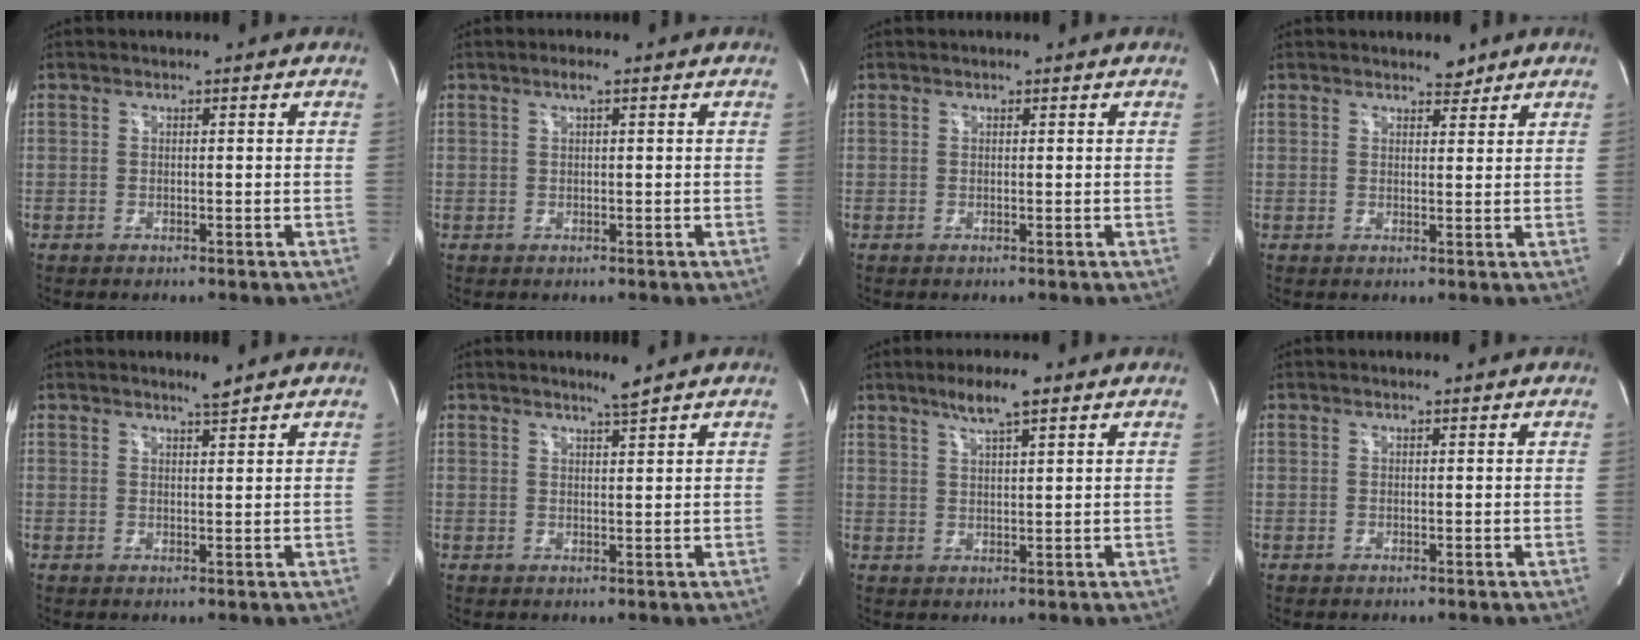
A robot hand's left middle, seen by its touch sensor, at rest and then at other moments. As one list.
[{"total": 1.3, "force": [0.7, 0.1, 1.1], "torque": [-0.023, 0.004, 0.010]}, {"total": 0.0}, {"total": 2.1, "force": [1.8, 0.9, 0.6], "torque": [-0.008, -0.003, 0.024]}, {"total": 1.6, "force": [1.5, -0.2, 0.6], "torque": [-0.014, -0.002, 0.028]}, {"total": 1.8, "force": [1.6, -0.6, 0.7], "torque": [-0.018, -0.005, 0.030]}, {"total": 5.2, "force": [3.5, 0.4, 3.8], "torque": [-0.072, 0.005, 0.063]}, {"total": 0.0}]